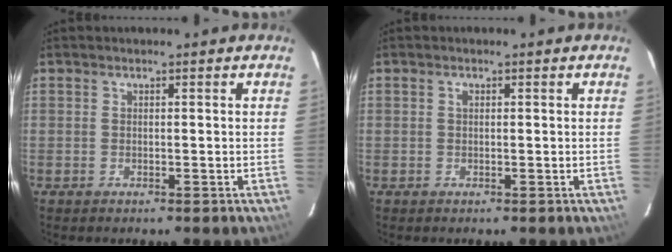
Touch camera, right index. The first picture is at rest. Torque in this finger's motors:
{"motor_torque": [0.23, 0.08, 0.04, 0.02]}